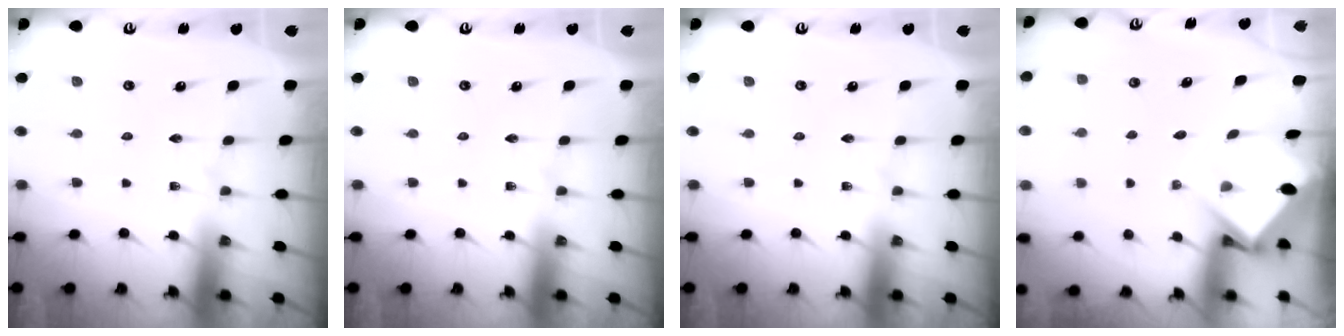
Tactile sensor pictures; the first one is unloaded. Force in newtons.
{"total": 0.0}
{"total": 0.0}
{"total": 3.7, "press": 3.7, "slide": 0.3}